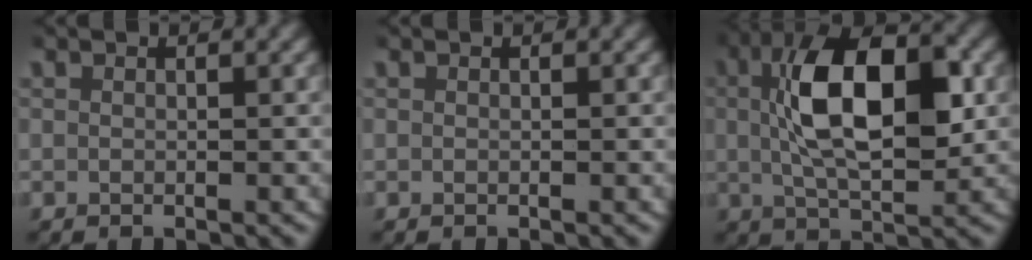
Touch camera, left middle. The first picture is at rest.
{"total": 0.0}
{"total": 10.2, "force": [1.2, 4.9, 8.9], "torque": [-0.161, -0.005, 0.020]}